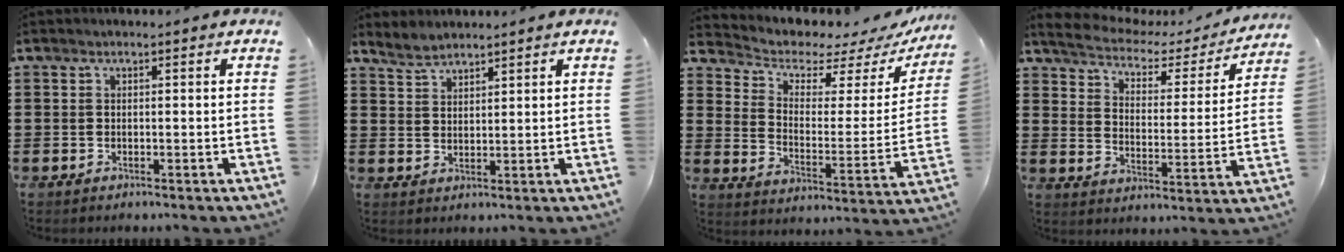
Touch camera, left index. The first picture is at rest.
{"total": 2.7, "force": [2.6, 0.7, 0.4], "torque": [-0.015, 0.000, 0.050]}
{"total": 4.5, "force": [3.9, 1.9, 1.3], "torque": [-0.052, -0.028, 0.063]}
{"total": 3.7, "force": [3.3, 1.2, 1.1], "torque": [-0.044, -0.023, 0.049]}